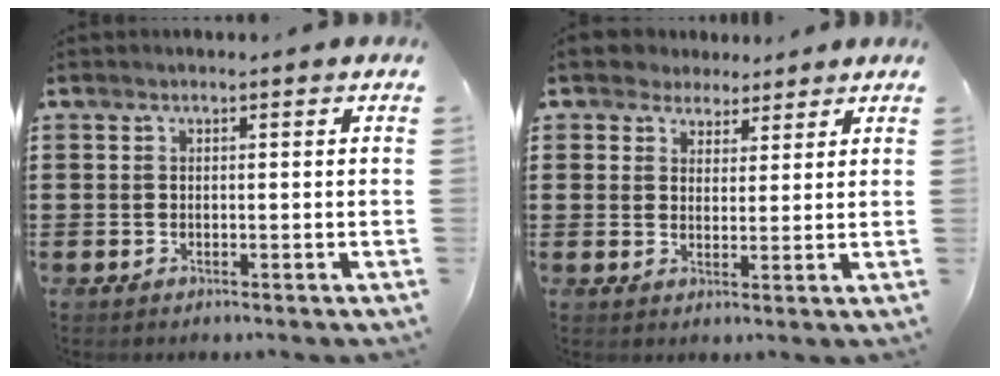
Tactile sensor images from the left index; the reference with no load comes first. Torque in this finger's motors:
{"motor_torque": [2.14, 0.00, 0.22, 0.09]}